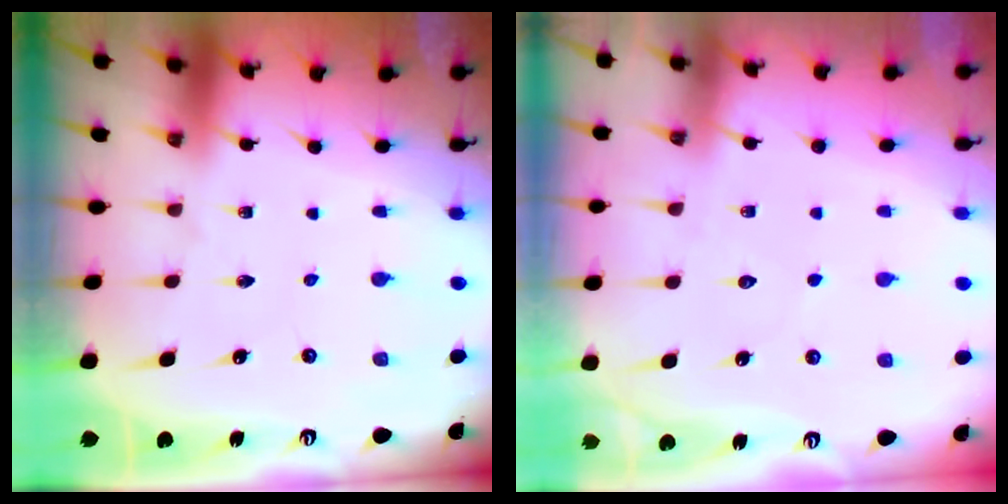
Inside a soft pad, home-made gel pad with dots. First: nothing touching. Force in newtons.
{"total": 5.6, "press": 5.6, "slide": 0.5}